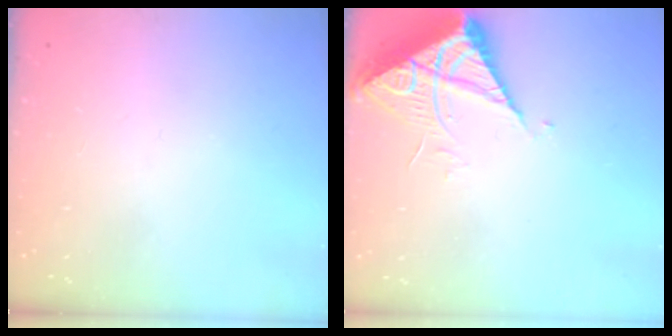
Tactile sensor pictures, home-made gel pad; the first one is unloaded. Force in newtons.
{"total": 7.8, "press": 7.8, "slide": 0.8}